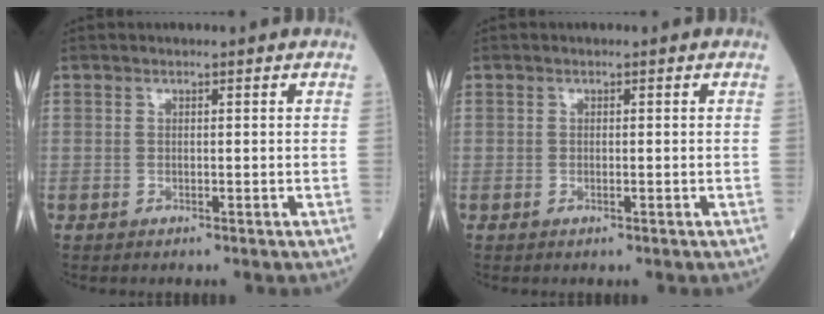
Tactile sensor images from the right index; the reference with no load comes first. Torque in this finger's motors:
{"motor_torque": [-0.09, -0.02, -0.02, -0.01]}